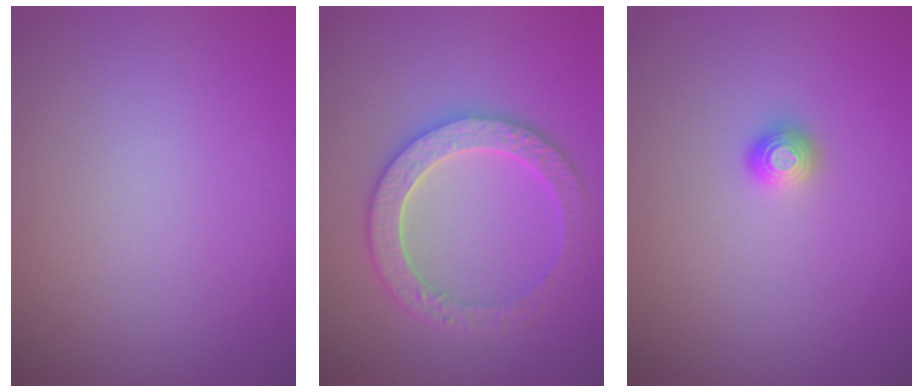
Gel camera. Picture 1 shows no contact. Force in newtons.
{"total": 4.0, "press": 3.8, "slide": 1.0}
{"total": 1.1, "press": 1.0, "slide": 0.4}